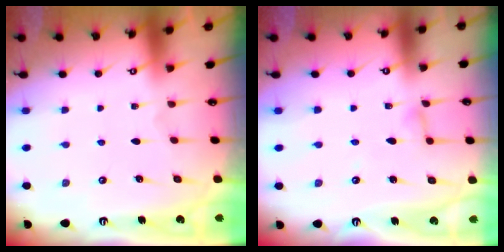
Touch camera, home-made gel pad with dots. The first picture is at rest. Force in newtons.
{"total": 2.9, "press": 2.9, "slide": 0.3}